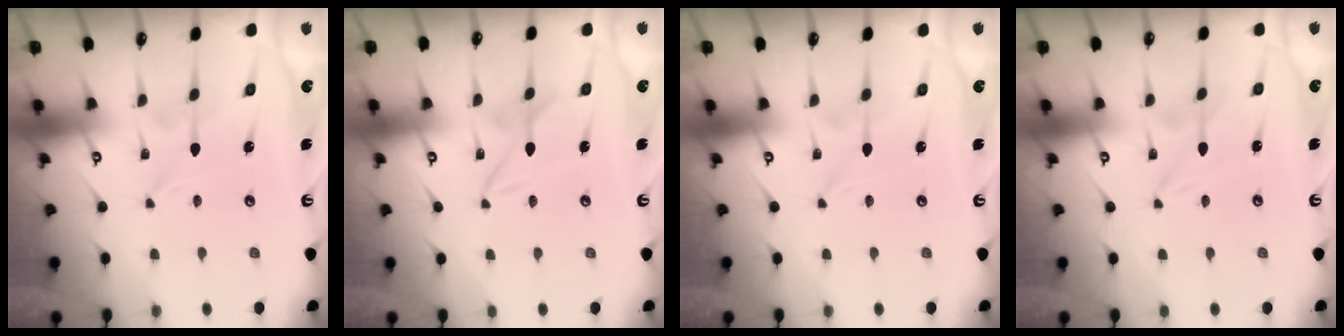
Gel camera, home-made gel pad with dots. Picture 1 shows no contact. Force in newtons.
{"total": 2.3, "press": 2.3, "slide": 0.2}
{"total": 0.0}
{"total": 0.0}